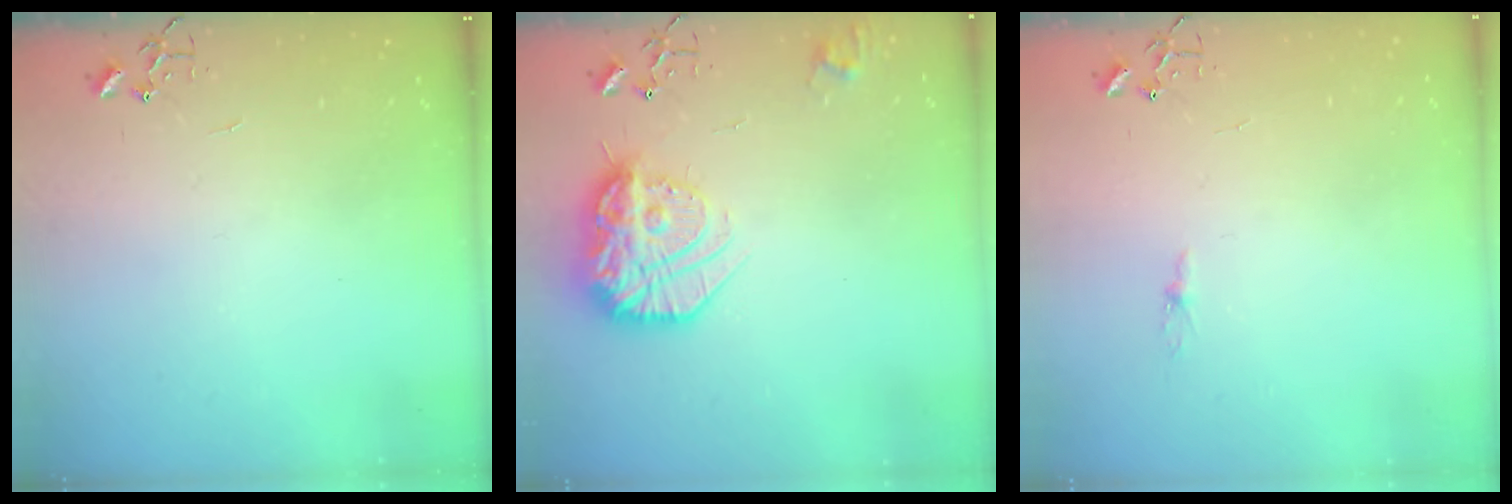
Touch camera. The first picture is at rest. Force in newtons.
{"total": 22.1, "press": 22.0, "slide": 2.1}
{"total": 2.2, "press": 2.2, "slide": 0.3}